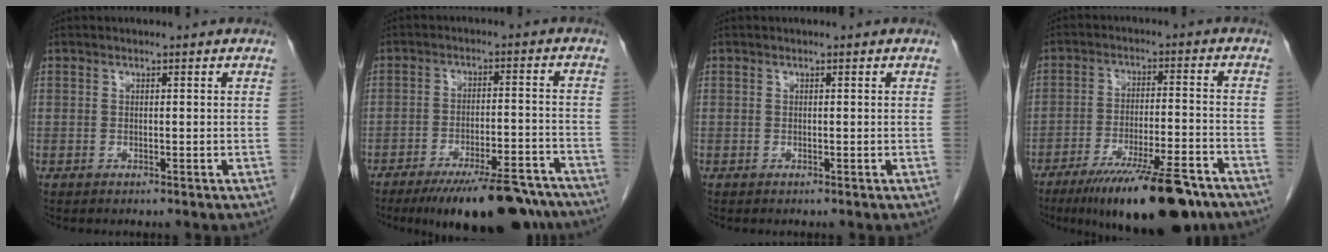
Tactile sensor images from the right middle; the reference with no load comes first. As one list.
[{"total": 16.7, "force": [-13.9, 3.5, 8.7], "torque": [-0.084, 0.008, -0.199]}, {"total": 0.0}, {"total": 17.3, "force": [-12.9, 3.0, 11.1], "torque": [-0.141, -0.010, -0.202]}]